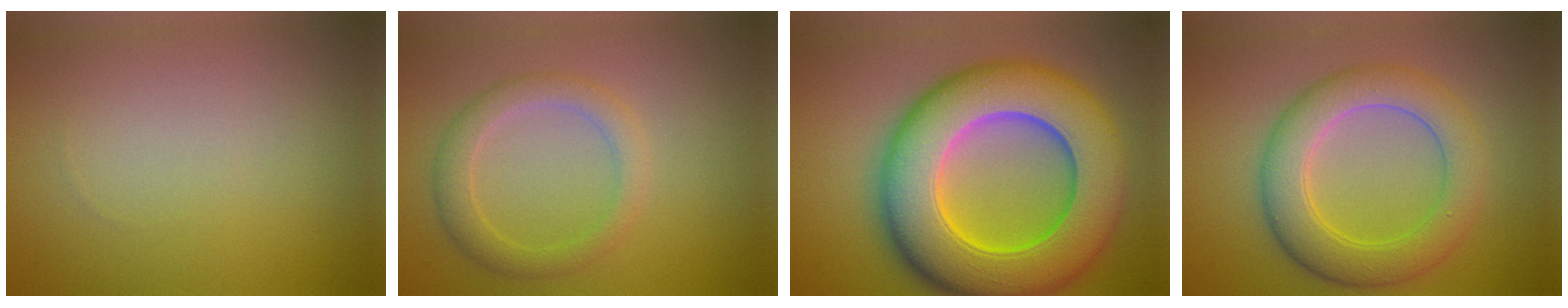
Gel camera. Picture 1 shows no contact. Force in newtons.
{"total": 2.9, "press": 2.9, "slide": 0.2}
{"total": 14.6, "press": 14.6, "slide": 0.3}
{"total": 6.2, "press": 6.2, "slide": 0.6}